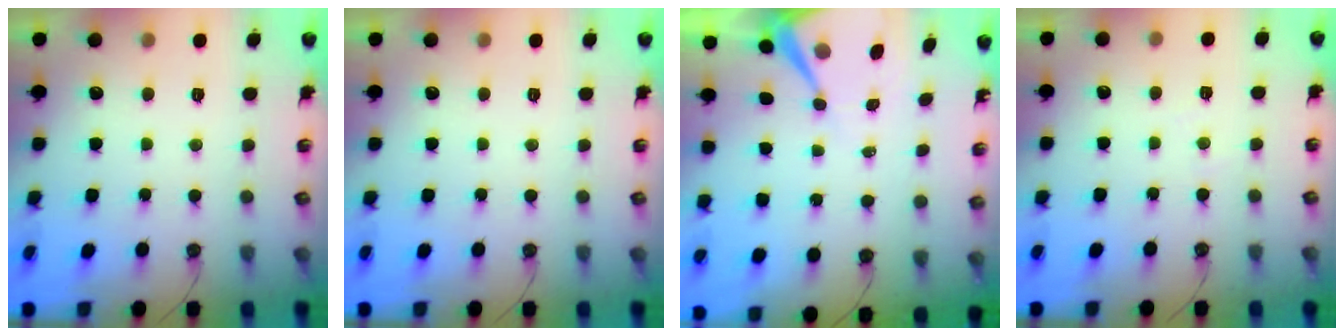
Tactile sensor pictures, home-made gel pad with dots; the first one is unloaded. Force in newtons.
{"total": 0.0}
{"total": 8.7, "press": 8.6, "slide": 0.8}
{"total": 2.7, "press": 2.7, "slide": 0.4}